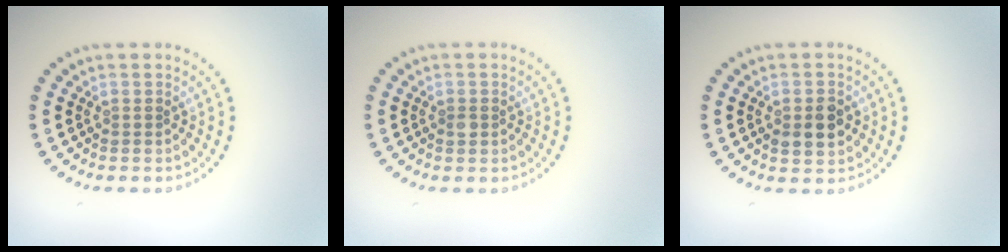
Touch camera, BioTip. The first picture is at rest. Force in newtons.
{"total": 0.9, "press": 0.9, "slide": 0.1}
{"total": 3.0, "press": 3.0, "slide": 0.2}